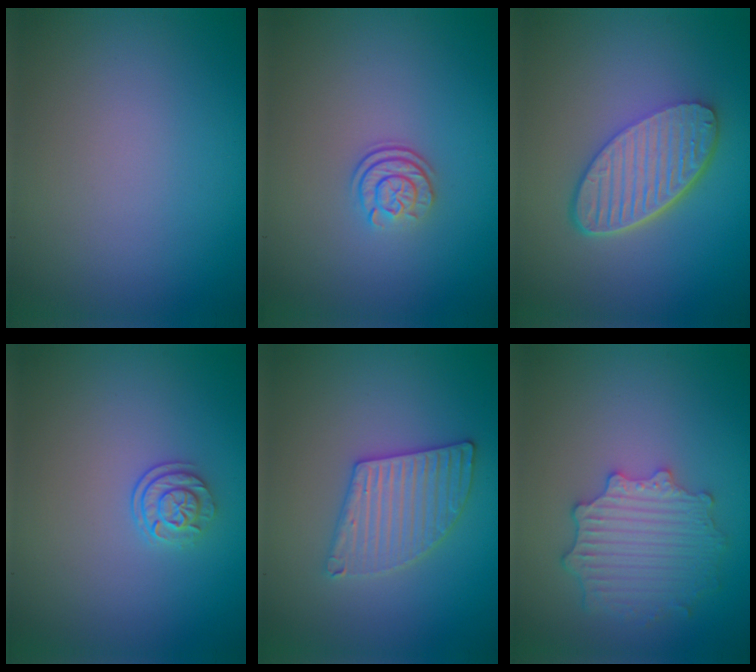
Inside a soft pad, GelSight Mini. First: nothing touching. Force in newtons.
{"total": 2.4, "press": 1.8, "slide": 1.6}
{"total": 6.0, "press": 4.3, "slide": 4.2}
{"total": 2.2, "press": 1.7, "slide": 1.4}
{"total": 3.4, "press": 3.4, "slide": 0.4}
{"total": 4.4, "press": 3.6, "slide": 2.5}